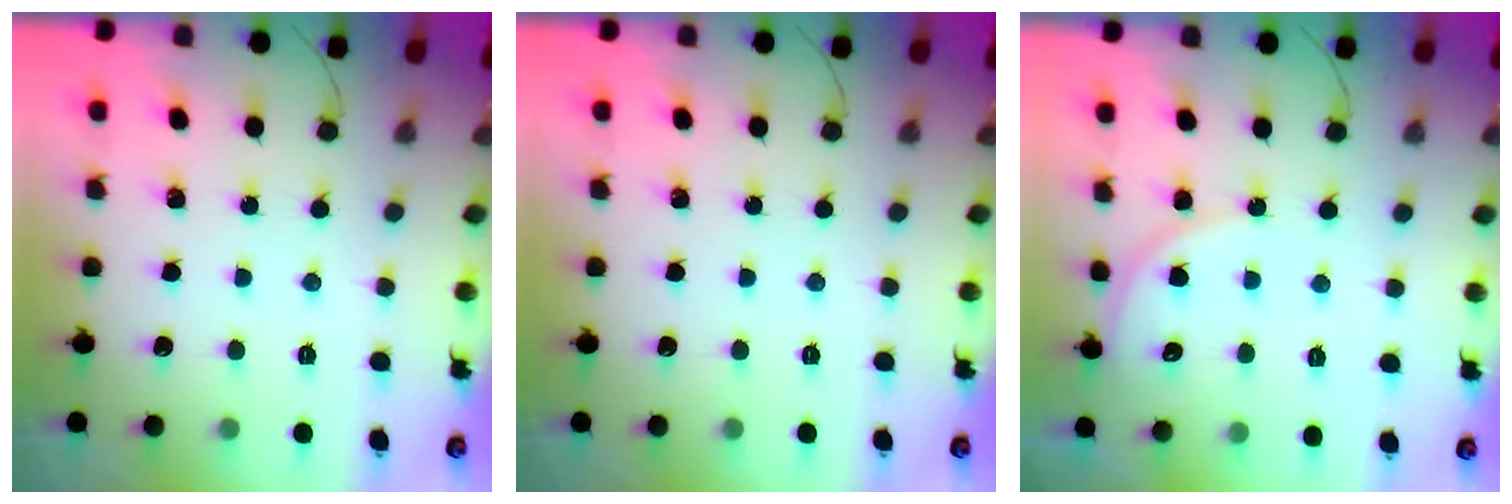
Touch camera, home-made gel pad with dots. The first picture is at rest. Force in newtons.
{"total": 0.0}
{"total": 6.2, "press": 6.2, "slide": 0.4}